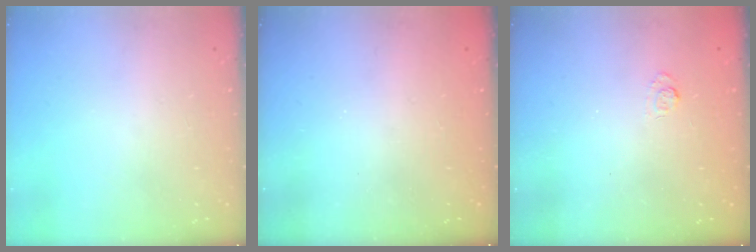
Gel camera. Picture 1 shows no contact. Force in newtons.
{"total": 2.4, "press": 2.3, "slide": 0.7}
{"total": 2.6, "press": 2.2, "slide": 1.4}